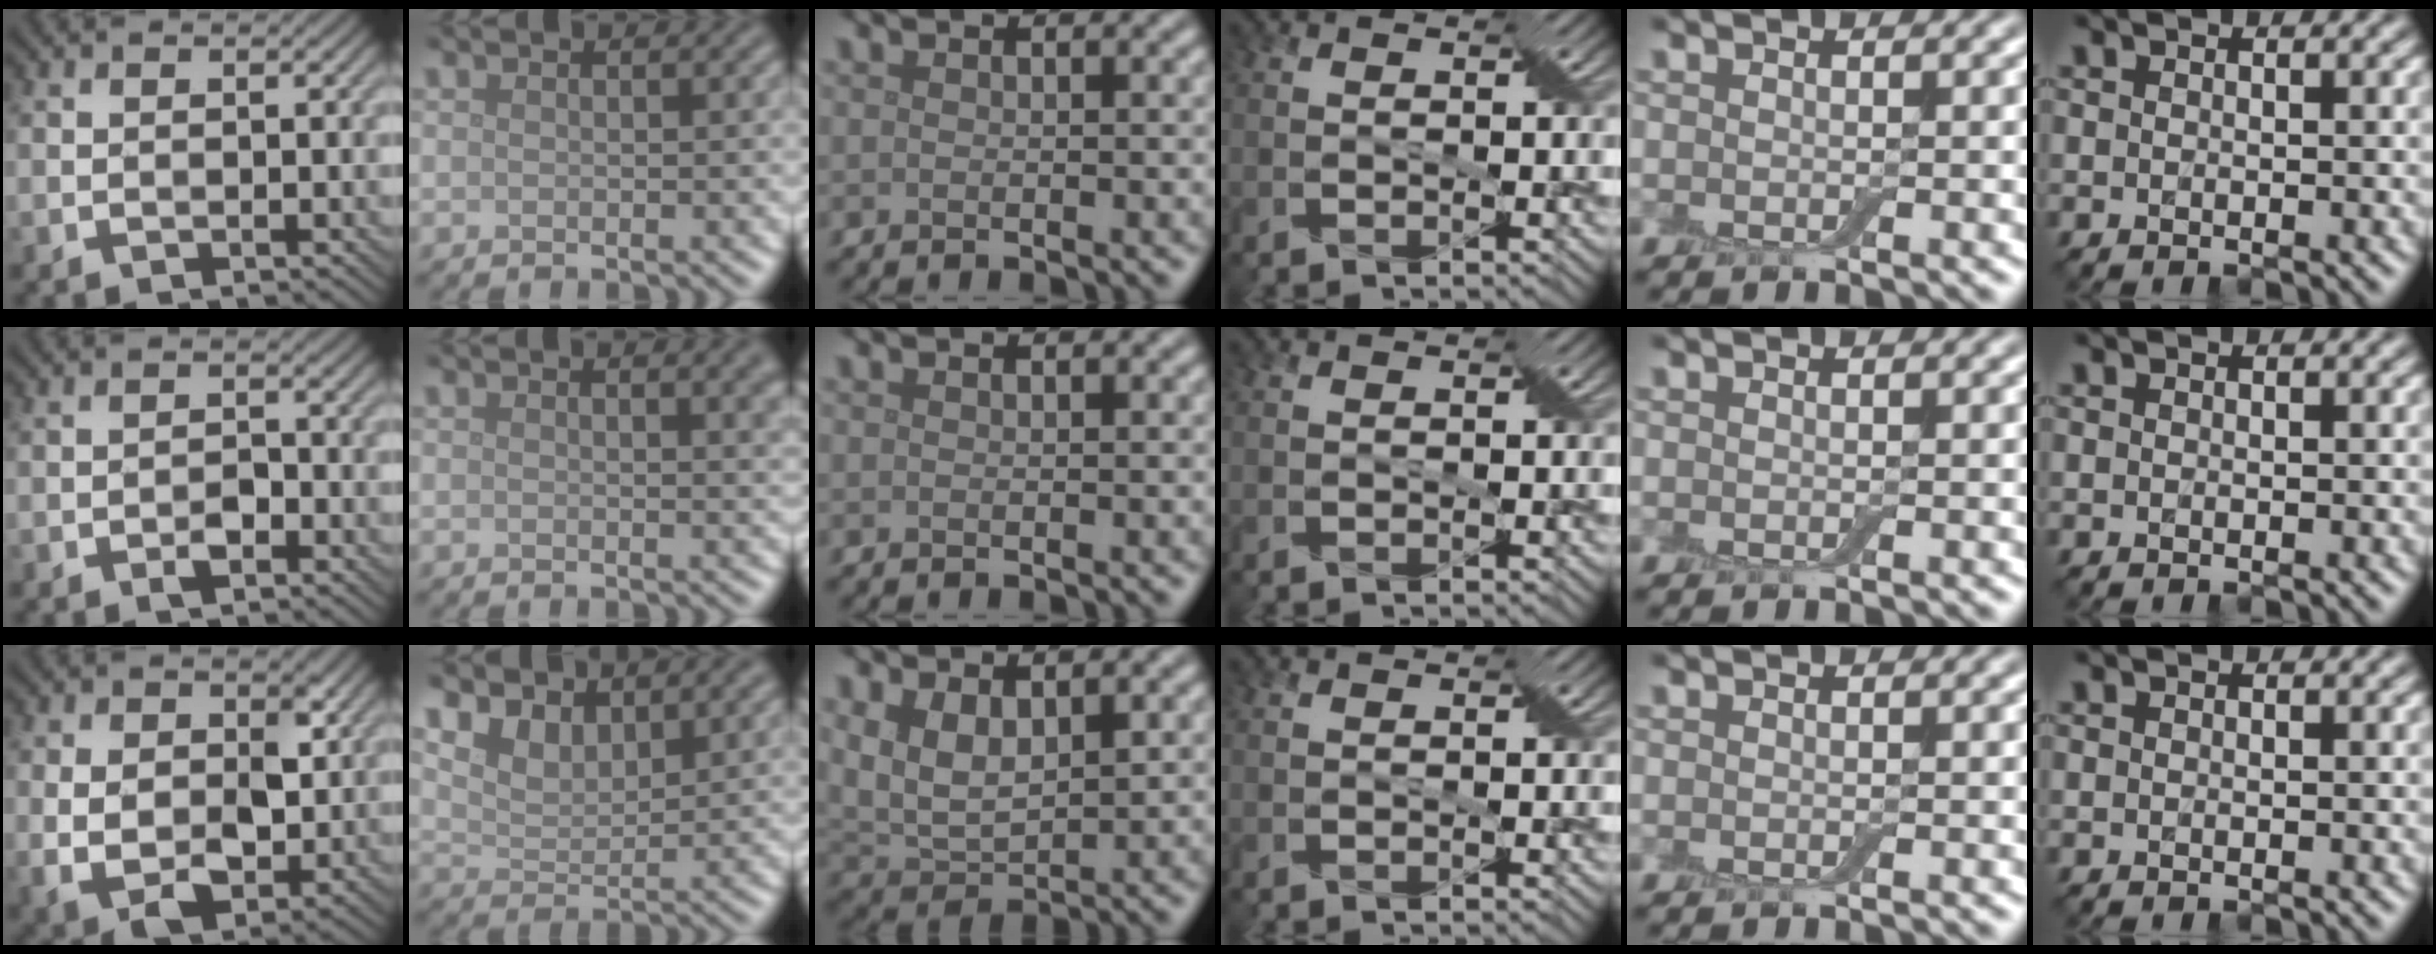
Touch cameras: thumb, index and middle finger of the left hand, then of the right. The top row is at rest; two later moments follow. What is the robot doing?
{"motion": "squeeze", "object": "air blower"}